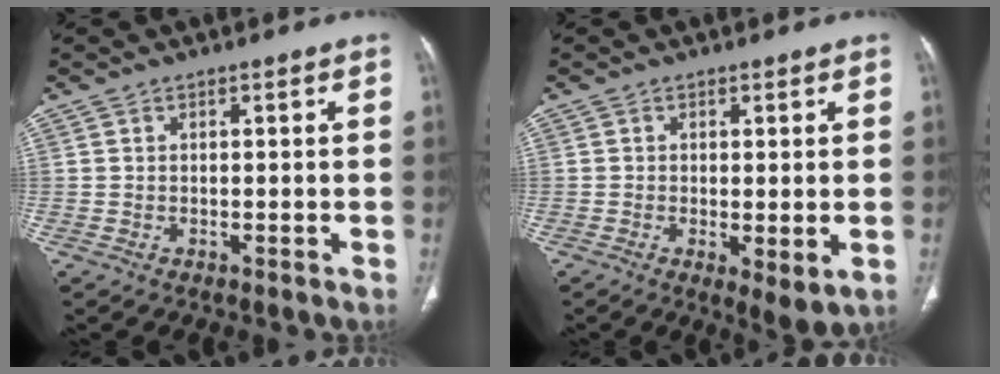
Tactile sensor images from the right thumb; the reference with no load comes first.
{"total": 4.9, "force": [-1.0, 1.6, 4.5], "torque": [-0.077, -0.018, -0.014]}